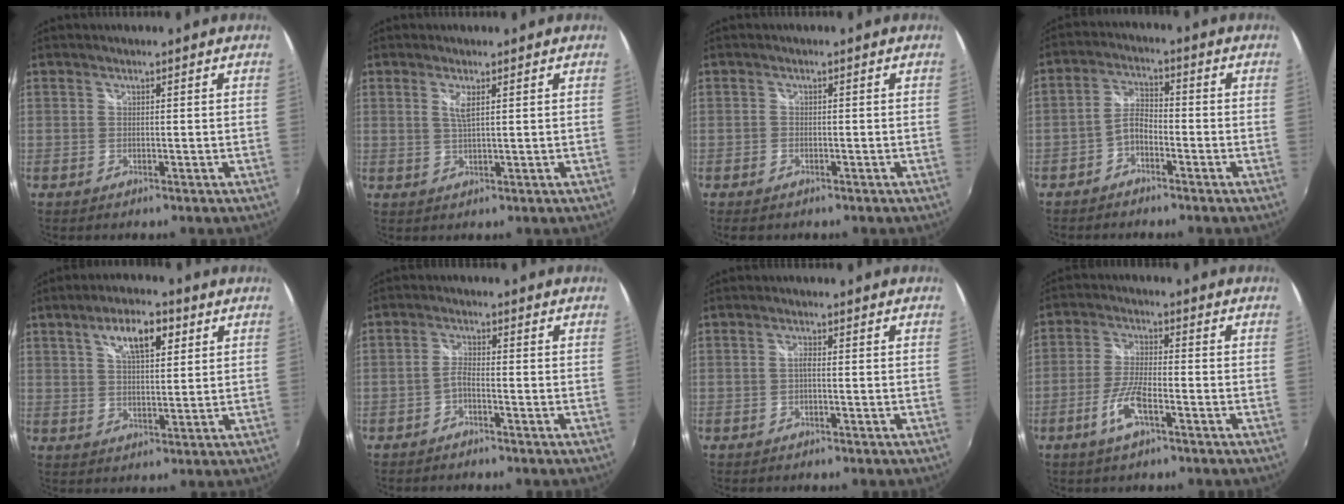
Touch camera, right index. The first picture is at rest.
{"total": 2.5, "force": [1.0, 0.3, 2.2], "torque": [-0.042, -0.002, 0.017]}
{"total": 1.8, "force": [-1.3, 1.1, 0.6], "torque": [-0.016, -0.004, -0.022]}
{"total": 3.9, "force": [-2.5, 1.9, 2.3], "torque": [-0.053, 0.014, -0.050]}
{"total": 8.4, "force": [3.9, 3.3, 6.7], "torque": [-0.110, 0.017, 0.067]}
{"total": 2.0, "force": [-1.4, 0.4, 1.3], "torque": [-0.035, 0.005, -0.031]}
{"total": 1.1, "force": [-0.3, 0.3, 1.0], "torque": [-0.020, 0.004, -0.007]}
{"total": 6.6, "force": [-3.5, 1.4, 5.5], "torque": [-0.121, -0.003, -0.067]}